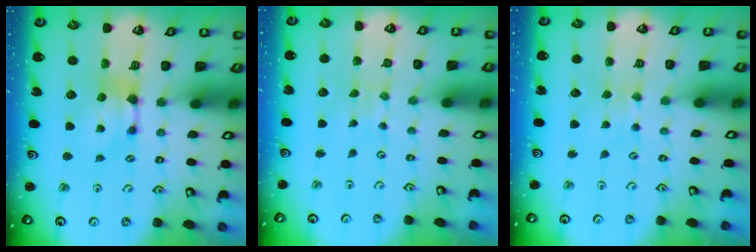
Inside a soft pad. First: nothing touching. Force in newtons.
{"total": 5.7, "press": 5.7, "slide": 0.3}
{"total": 2.4, "press": 2.4, "slide": 0.1}